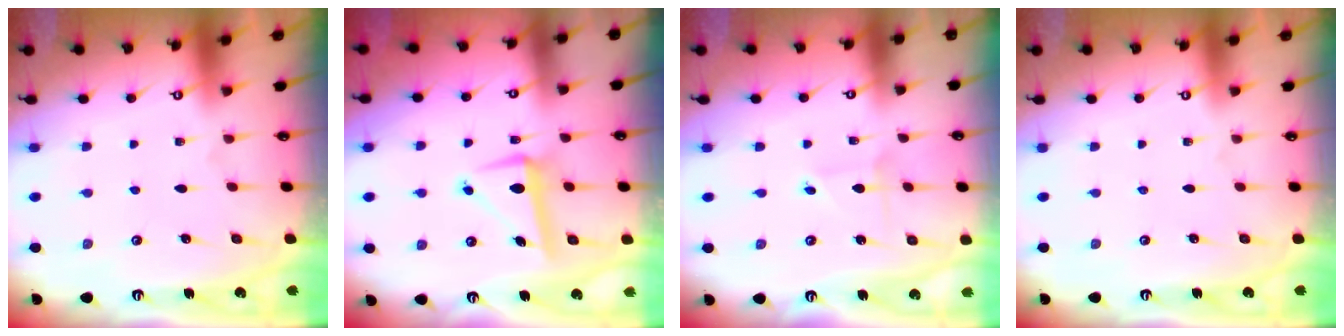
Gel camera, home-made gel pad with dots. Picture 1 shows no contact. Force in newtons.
{"total": 8.6, "press": 8.5, "slide": 1.5}
{"total": 1.8, "press": 1.8, "slide": 0.1}
{"total": 0.0}